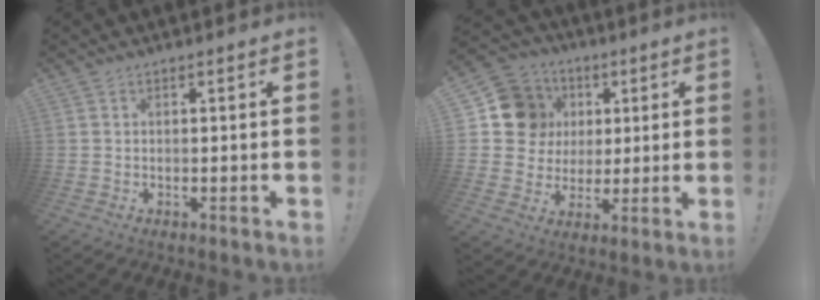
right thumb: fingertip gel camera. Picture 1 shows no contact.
{"total": 14.4, "force": [3.7, 13.0, 4.8], "torque": [-0.059, -0.005, 0.088]}